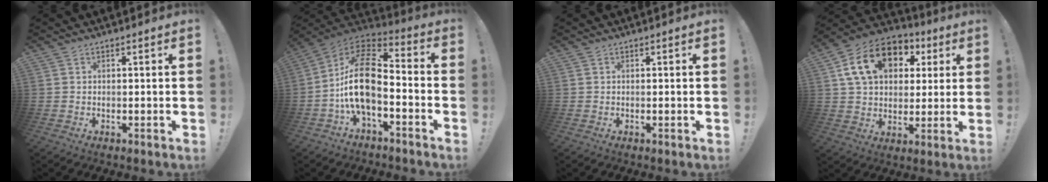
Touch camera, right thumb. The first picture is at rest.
{"total": 17.9, "force": [-3.5, 9.5, 14.7], "torque": [-0.289, 0.027, -0.056]}
{"total": 0.0}
{"total": 18.3, "force": [6.7, 13.1, 10.9], "torque": [-0.174, -0.006, 0.128]}